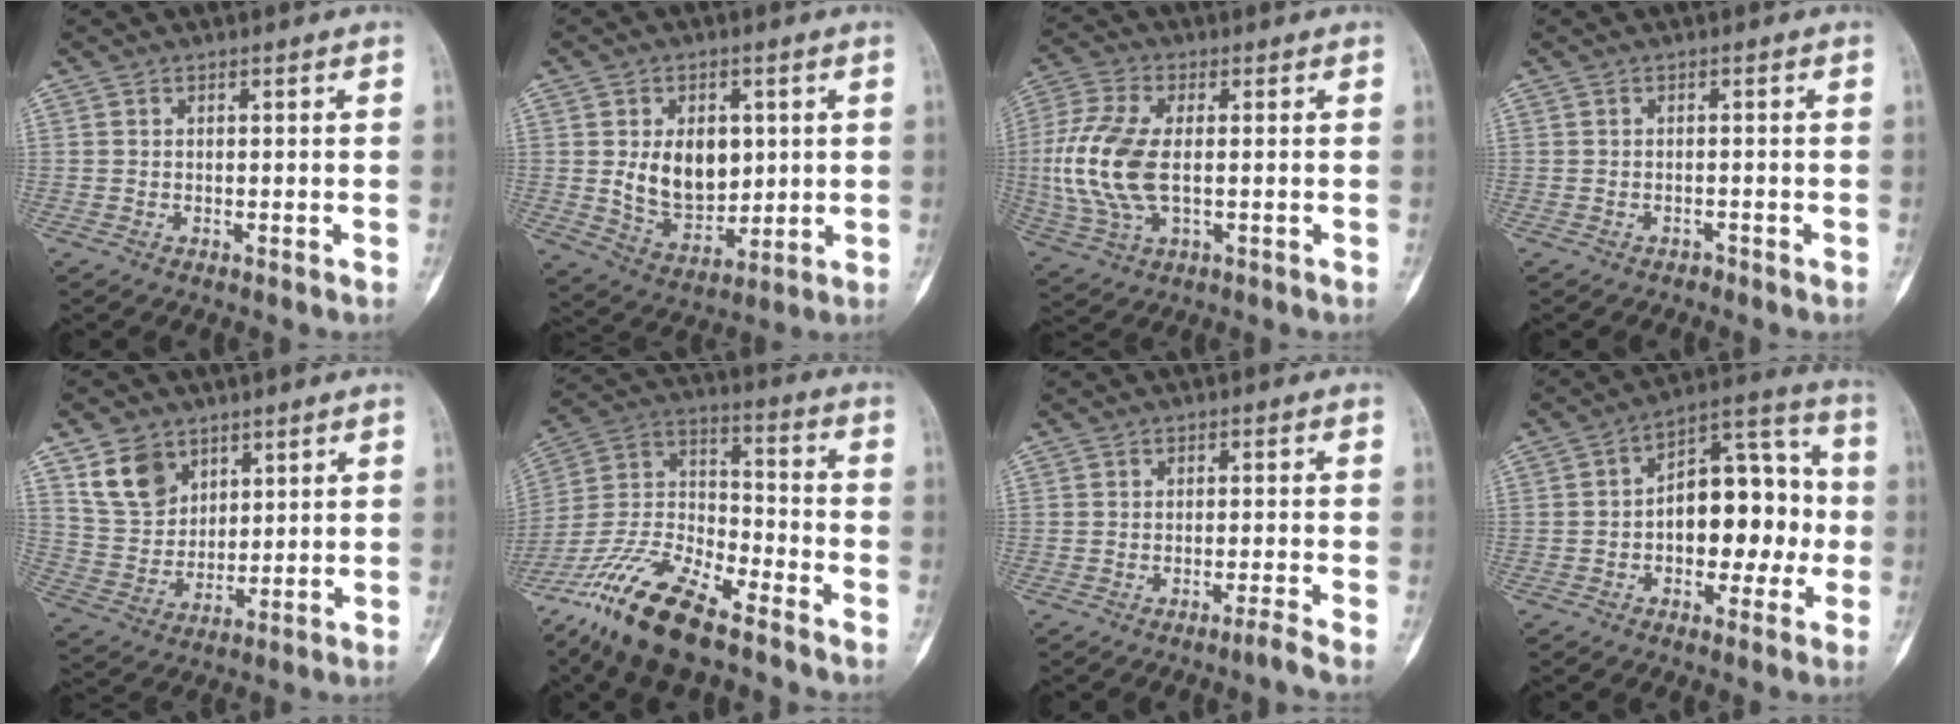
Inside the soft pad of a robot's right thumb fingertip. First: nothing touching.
{"total": 11.6, "force": [1.6, 8.0, 8.2], "torque": [-0.096, -0.019, 0.045]}
{"total": 13.8, "force": [-0.3, 7.3, 11.7], "torque": [-0.271, 0.003, -0.004]}
{"total": 0.8, "force": [-0.7, 0.4, 0.1], "torque": [0.000, 0.003, -0.014]}
{"total": 9.9, "force": [5.6, 7.1, 4.0], "torque": [-0.055, -0.026, 0.120]}
{"total": 19.5, "force": [-13.9, 6.5, 12.0], "torque": [-0.246, 0.059, -0.263]}
{"total": 2.1, "force": [-1.6, -0.8, 1.1], "torque": [-0.029, 0.011, -0.031]}
{"total": 15.8, "force": [-1.6, 9.3, 12.7], "torque": [-0.142, 0.052, -0.028]}